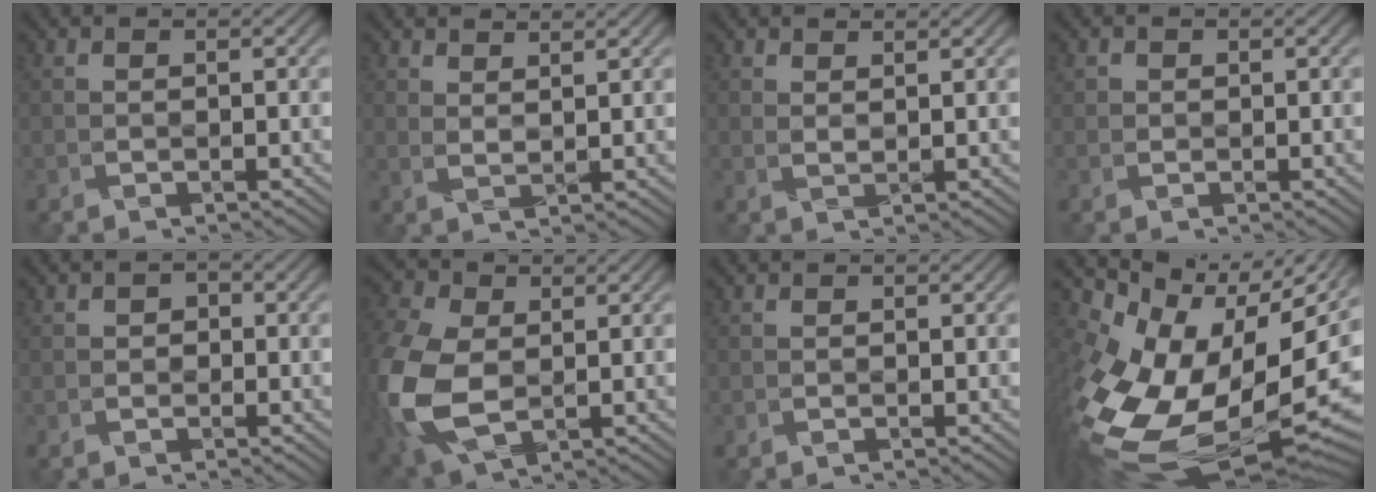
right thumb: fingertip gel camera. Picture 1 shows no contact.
{"total": 2.9, "force": [2.5, 0.6, 1.2], "torque": [-0.006, -0.009, 0.043]}
{"total": 1.5, "force": [1.4, 0.3, 0.6], "torque": [-0.005, -0.006, 0.024]}
{"total": 0.7, "force": [0.5, 0.4, -0.2], "torque": [0.004, 0.000, 0.012]}
{"total": 1.0, "force": [-0.3, 0.9, 0.3], "torque": [0.003, 0.001, -0.008]}
{"total": 13.1, "force": [-1.2, 9.1, 9.3], "torque": [-0.288, -0.029, -0.016]}
{"total": 0.0}
{"total": 18.7, "force": [-3.0, 12.8, 13.3], "torque": [-0.257, -0.052, -0.018]}